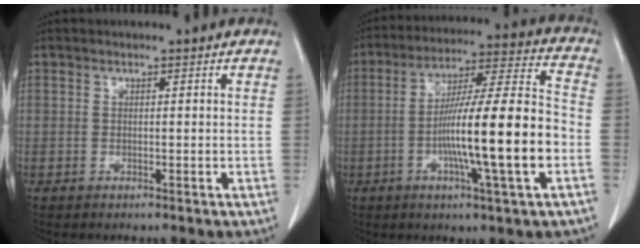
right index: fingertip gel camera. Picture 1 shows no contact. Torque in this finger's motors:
{"motor_torque": [2.12, -0.02, 1.05, 0.21]}